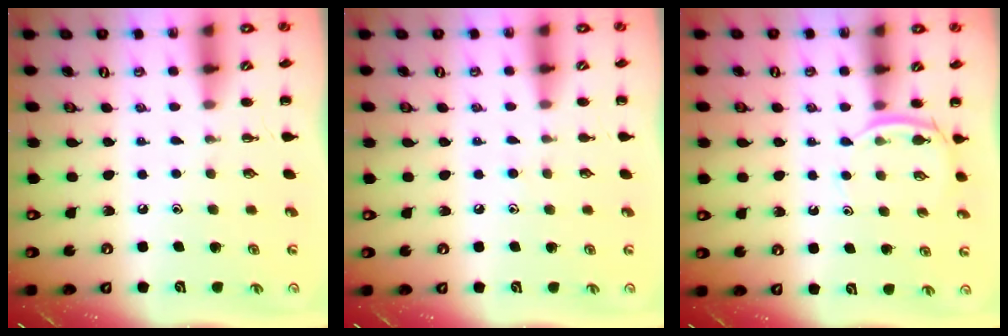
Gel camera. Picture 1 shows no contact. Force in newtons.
{"total": 4.7, "press": 4.3, "slide": 1.8}
{"total": 4.4, "press": 4.1, "slide": 1.5}